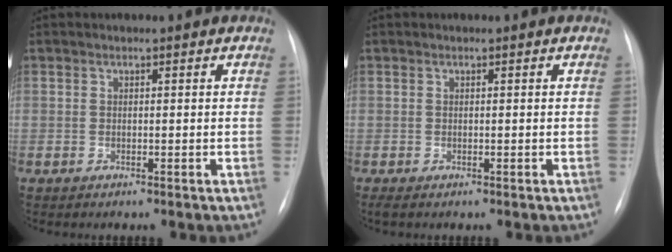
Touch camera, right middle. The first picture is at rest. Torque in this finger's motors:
{"motor_torque": [0.51, -0.45, 0.00, 0.01]}